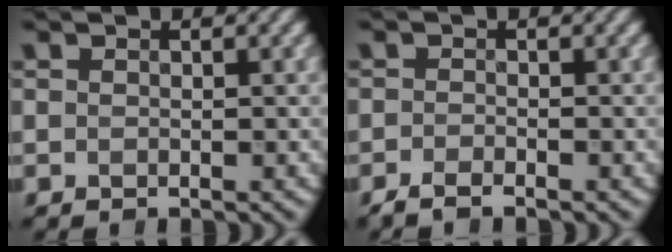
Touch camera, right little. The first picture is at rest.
{"total": 1.1, "force": [-1.0, 0.1, 0.4], "torque": [-0.002, -0.005, -0.019]}